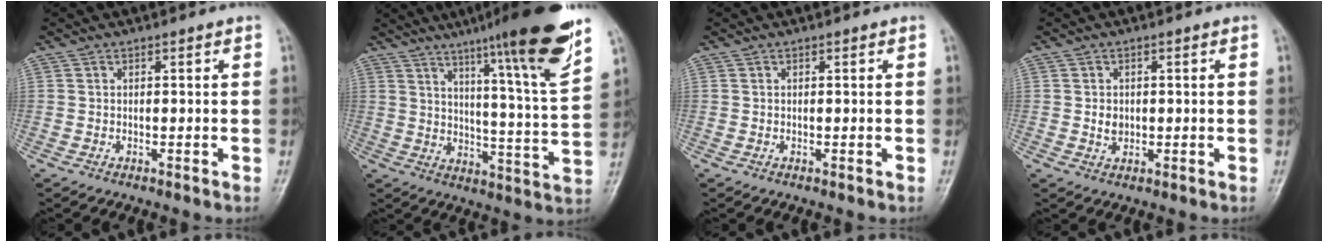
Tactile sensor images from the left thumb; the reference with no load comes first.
{"total": 20.1, "force": [13.2, 0.9, 15.1], "torque": [-0.200, -0.063, 0.187]}
{"total": 0.0}
{"total": 2.4, "force": [0.0, 2.0, 1.3], "torque": [-0.012, 0.001, 0.003]}